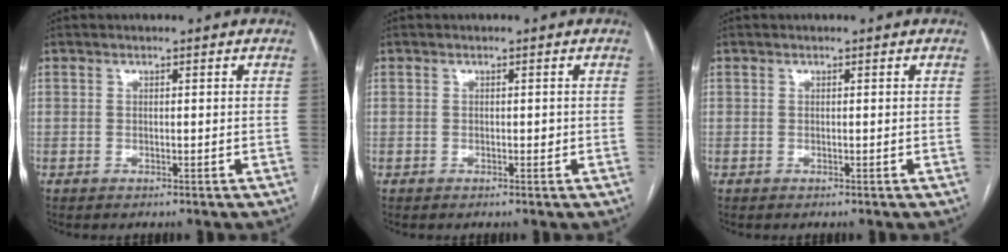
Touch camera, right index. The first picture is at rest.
{"total": 0.7, "force": [0.0, 0.5, 0.6], "torque": [-0.004, 0.001, -0.001]}
{"total": 0.0}